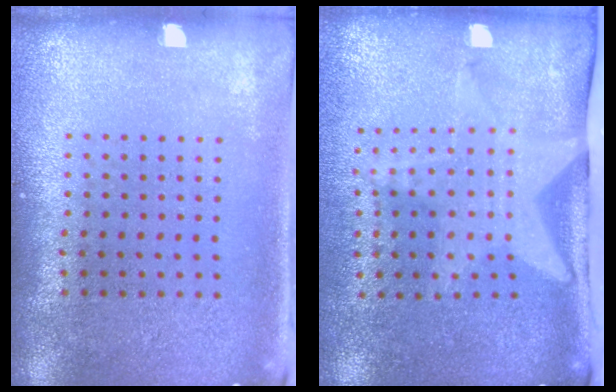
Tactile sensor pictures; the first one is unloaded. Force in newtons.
{"total": 2.0, "press": 1.5, "slide": 1.3}